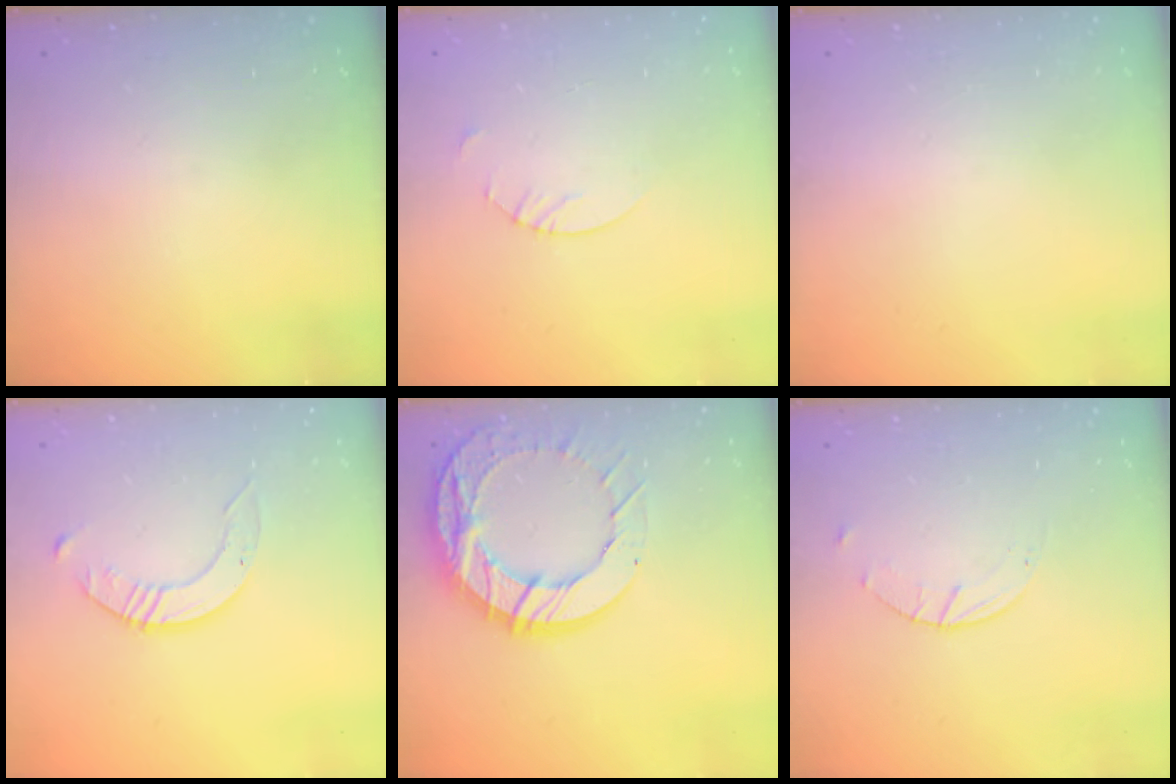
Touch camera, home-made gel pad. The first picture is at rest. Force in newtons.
{"total": 1.8, "press": 1.8, "slide": 0.2}
{"total": 0.0}
{"total": 3.4, "press": 3.3, "slide": 0.4}
{"total": 16.4, "press": 16.4, "slide": 1.3}
{"total": 2.6, "press": 2.6, "slide": 0.4}